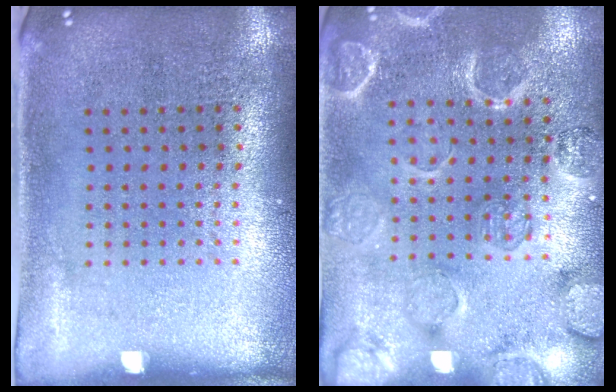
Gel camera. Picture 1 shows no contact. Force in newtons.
{"total": 2.5, "press": 2.5, "slide": 0.2}